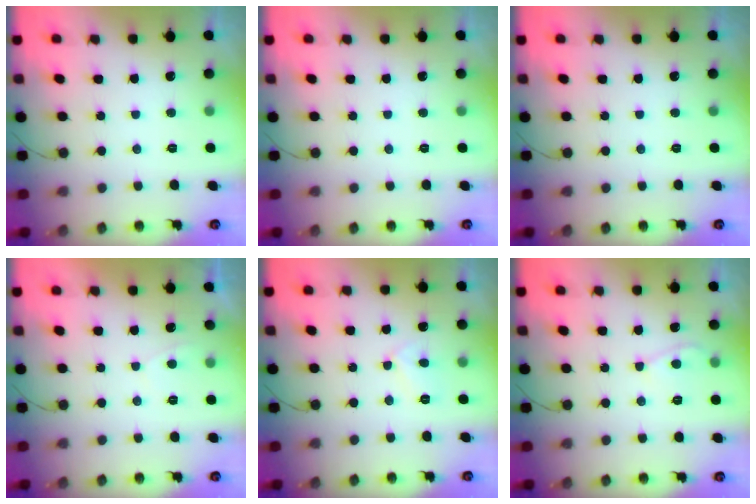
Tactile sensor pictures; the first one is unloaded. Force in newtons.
{"total": 0.0}
{"total": 0.0}
{"total": 0.7, "press": 0.5, "slide": 0.5}
{"total": 5.2, "press": 5.2, "slide": 0.4}
{"total": 4.4, "press": 4.4, "slide": 0.4}